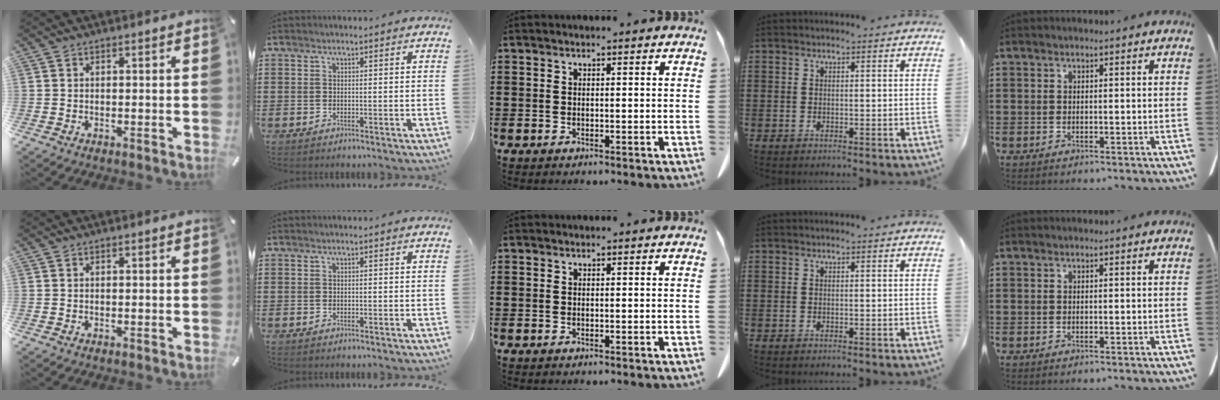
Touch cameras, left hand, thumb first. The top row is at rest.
{}